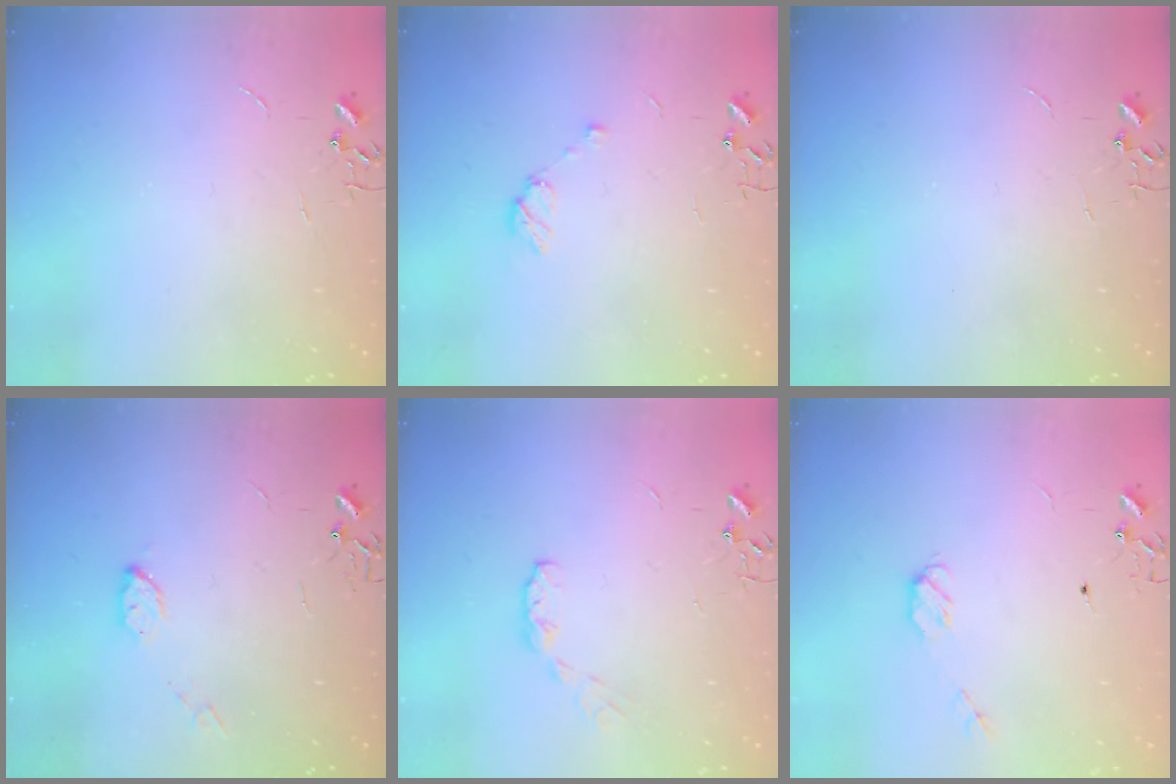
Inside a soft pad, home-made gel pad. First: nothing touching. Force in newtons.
{"total": 6.8, "press": 6.8, "slide": 0.9}
{"total": 0.0}
{"total": 5.2, "press": 5.2, "slide": 0.3}
{"total": 5.5, "press": 5.5, "slide": 0.5}
{"total": 4.3, "press": 4.2, "slide": 0.7}